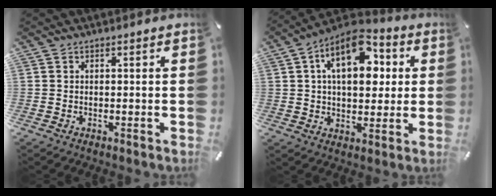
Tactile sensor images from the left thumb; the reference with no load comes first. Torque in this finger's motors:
{"motor_torque": [1.68, 2.86, 2.29, -0.48, 0.26]}